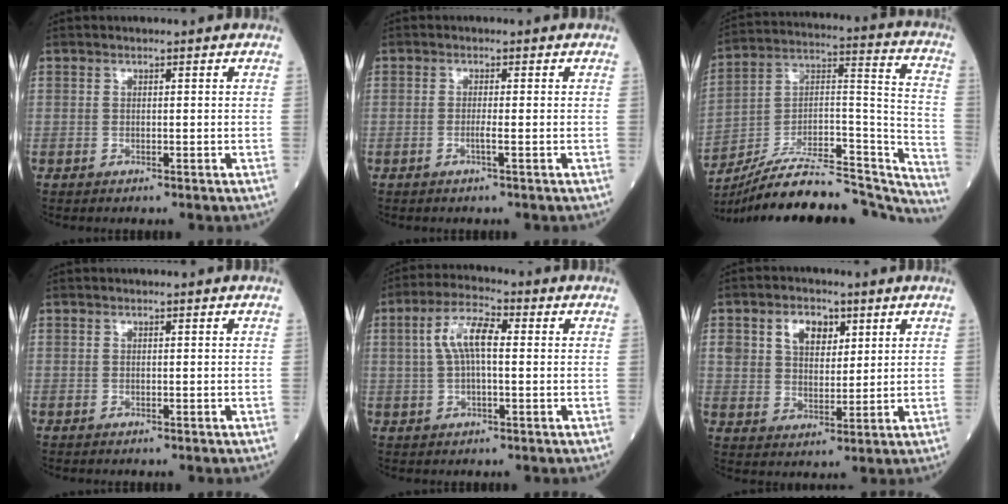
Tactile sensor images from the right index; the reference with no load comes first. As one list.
[{"total": 1.2, "force": [-0.5, -0.3, 1.1], "torque": [-0.020, -0.001, -0.012]}, {"total": 28.9, "force": [-26.2, 6.1, 10.5], "torque": [-0.125, 0.035, -0.388]}, {"total": 0.0}, {"total": 7.0, "force": [1.1, 2.2, 6.5], "torque": [-0.135, 0.022, 0.021]}, {"total": 7.0, "force": [3.0, 4.7, 4.2], "torque": [-0.076, 0.017, 0.060]}]